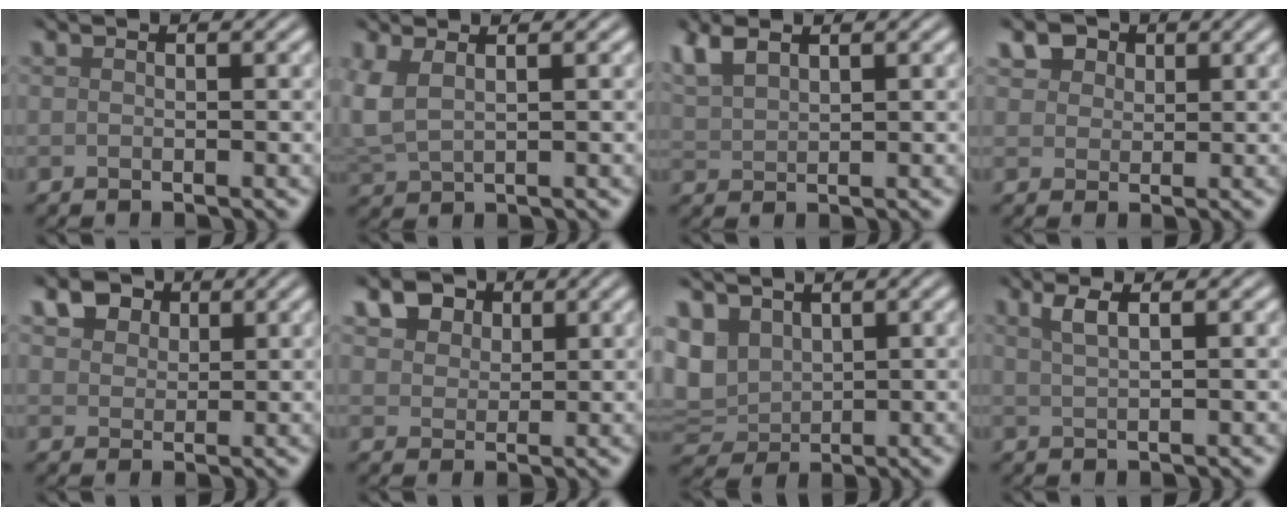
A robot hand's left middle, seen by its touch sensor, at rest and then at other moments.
{"total": 3.2, "force": [1.5, 1.4, 2.4], "torque": [-0.068, 0.004, 0.036]}
{"total": 3.2, "force": [2.3, 1.2, 1.9], "torque": [-0.054, 0.011, 0.051]}
{"total": 5.5, "force": [3.1, 3.7, 2.6], "torque": [-0.067, 0.011, 0.044]}
{"total": 4.2, "force": [2.7, 2.7, 1.8], "torque": [-0.047, 0.001, 0.046]}
{"total": 6.2, "force": [3.8, 4.0, 2.8], "torque": [-0.077, 0.009, 0.060]}
{"total": 4.9, "force": [2.0, 3.6, 2.6], "torque": [-0.070, 0.002, 0.040]}
{"total": 2.3, "force": [1.2, 0.7, 1.8], "torque": [-0.026, 0.004, 0.018]}